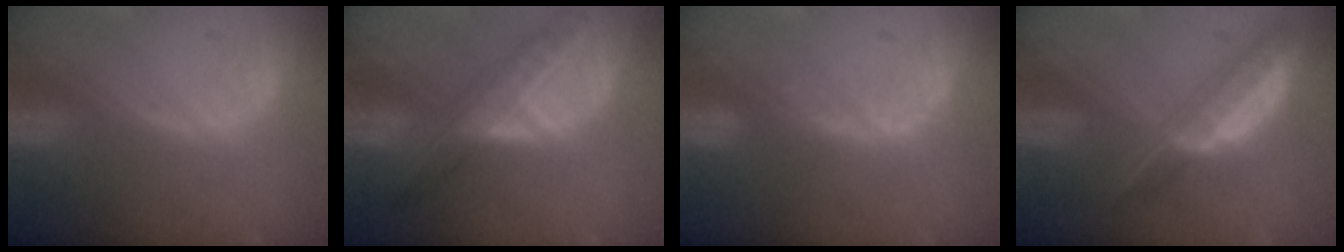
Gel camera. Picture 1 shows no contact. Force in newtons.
{"total": 8.7, "press": 7.5, "slide": 4.4}
{"total": 2.8, "press": 2.4, "slide": 1.5}
{"total": 6.7, "press": 5.7, "slide": 3.6}